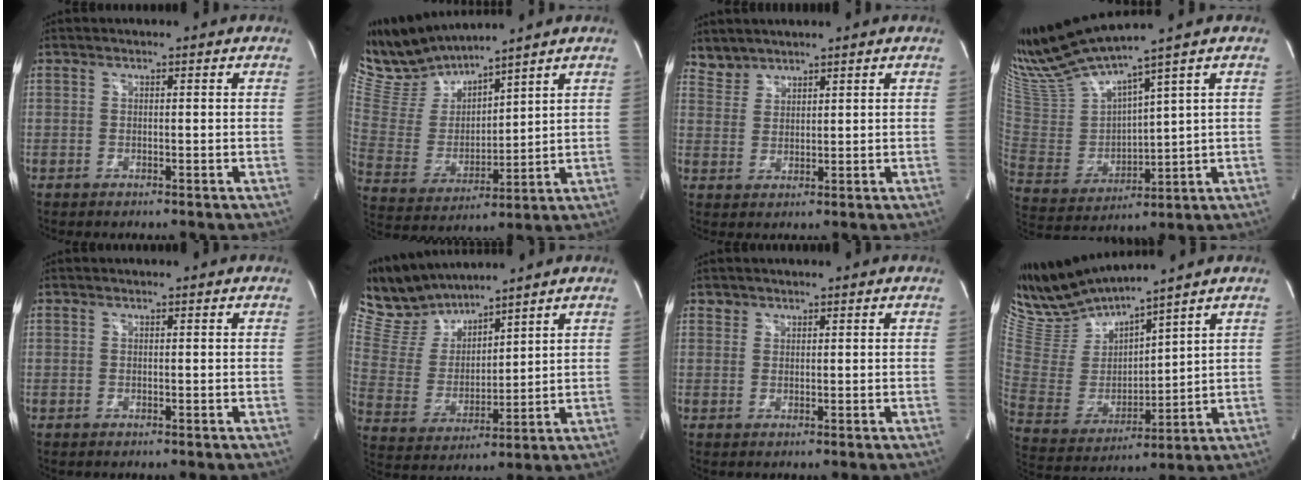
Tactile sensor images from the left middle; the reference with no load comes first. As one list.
[{"total": 11.1, "force": [10.8, 0.9, 2.5], "torque": [-0.076, 0.002, 0.236]}, {"total": 3.0, "force": [2.8, 1.0, -0.4], "torque": [0.009, 0.011, 0.059]}, {"total": 13.7, "force": [11.8, -0.8, 6.8], "torque": [-0.146, -0.012, 0.244]}, {"total": 0.0}, {"total": 10.5, "force": [9.9, 2.5, 2.2], "torque": [-0.065, 0.013, 0.213]}, {"total": 1.0, "force": [0.7, 0.7, -0.1], "torque": [0.010, 0.003, 0.009]}, {"total": 12.4, "force": [11.9, 0.1, 3.6], "torque": [-0.091, -0.006, 0.253]}]